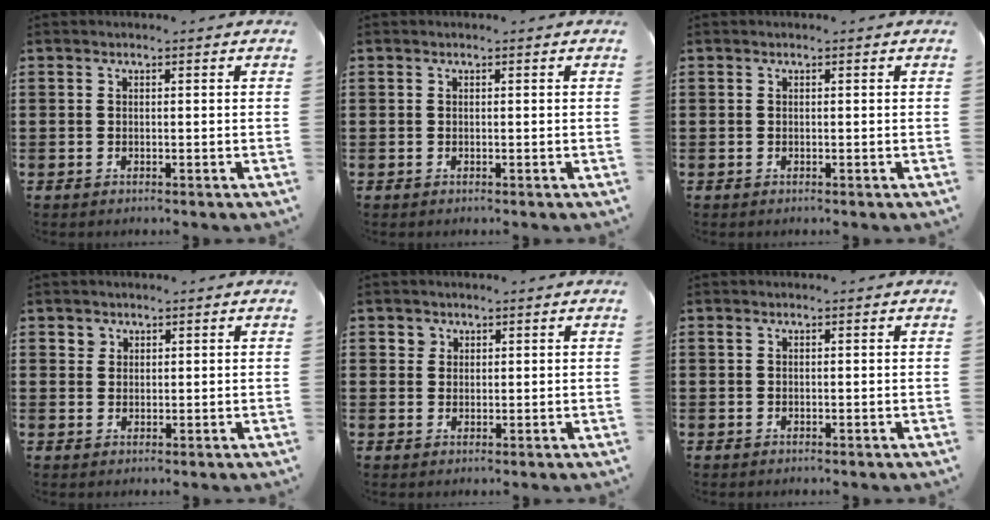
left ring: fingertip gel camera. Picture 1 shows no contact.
{"total": 0.0}
{"total": 0.0}
{"total": 1.5, "force": [1.1, 0.9, 0.0], "torque": [-0.003, 0.001, 0.023]}
{"total": 1.5, "force": [1.0, 1.1, 0.0], "torque": [-0.005, 0.002, 0.020]}
{"total": 0.0}